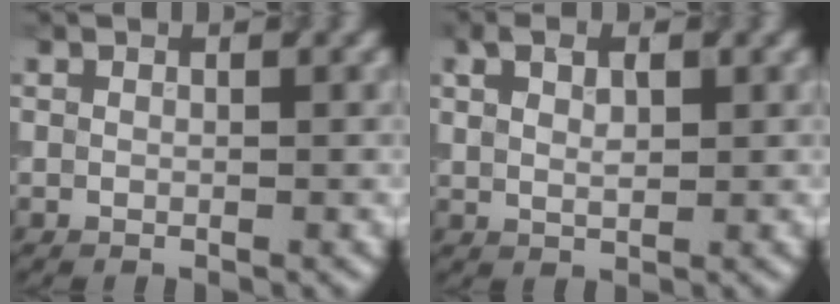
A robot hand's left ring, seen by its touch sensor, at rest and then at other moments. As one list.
[{"total": 2.7, "force": [1.1, 1.4, 2.0], "torque": [-0.042, 0.003, 0.024]}]